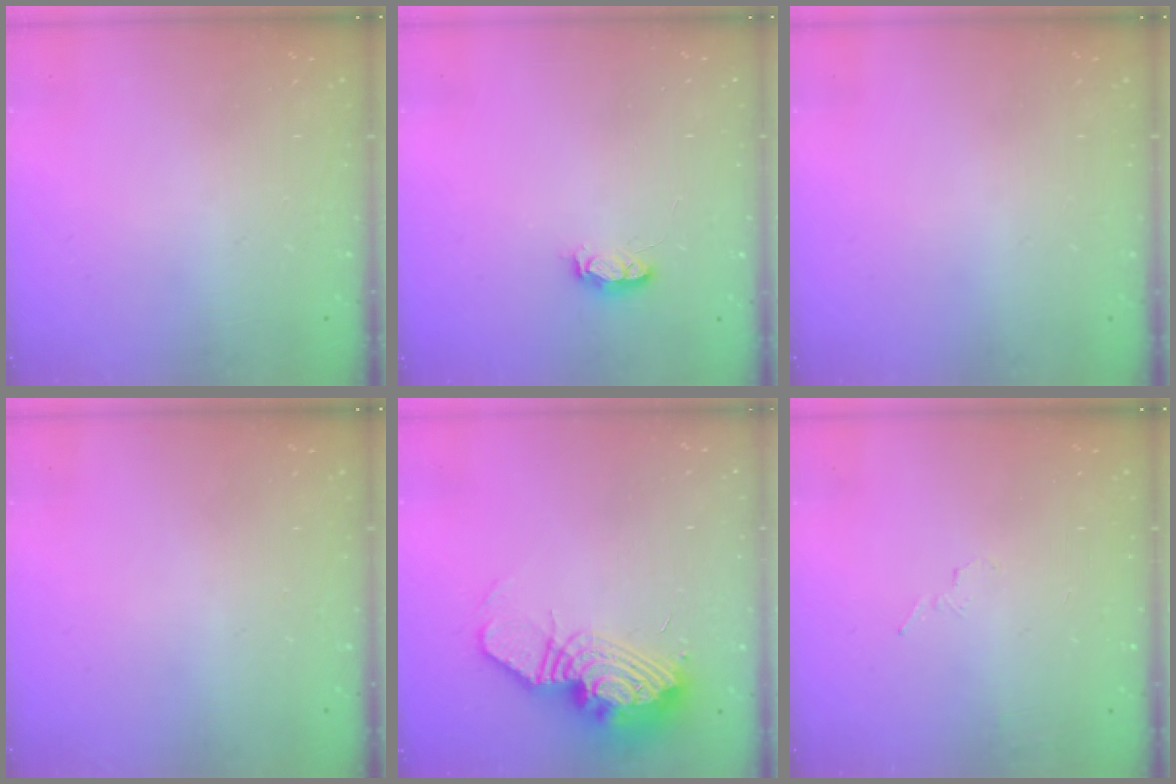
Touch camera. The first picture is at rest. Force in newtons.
{"total": 4.1, "press": 4.0, "slide": 0.9}
{"total": 0.0}
{"total": 0.0}
{"total": 16.9, "press": 16.7, "slide": 2.9}
{"total": 4.3, "press": 3.9, "slide": 1.8}